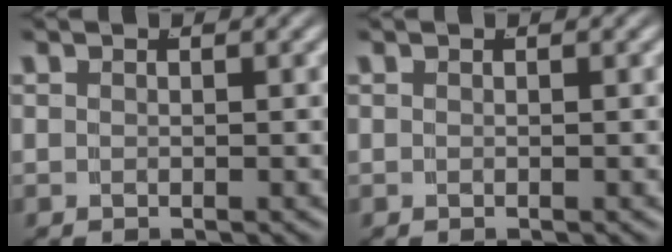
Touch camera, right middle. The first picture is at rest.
{"total": 0.0}